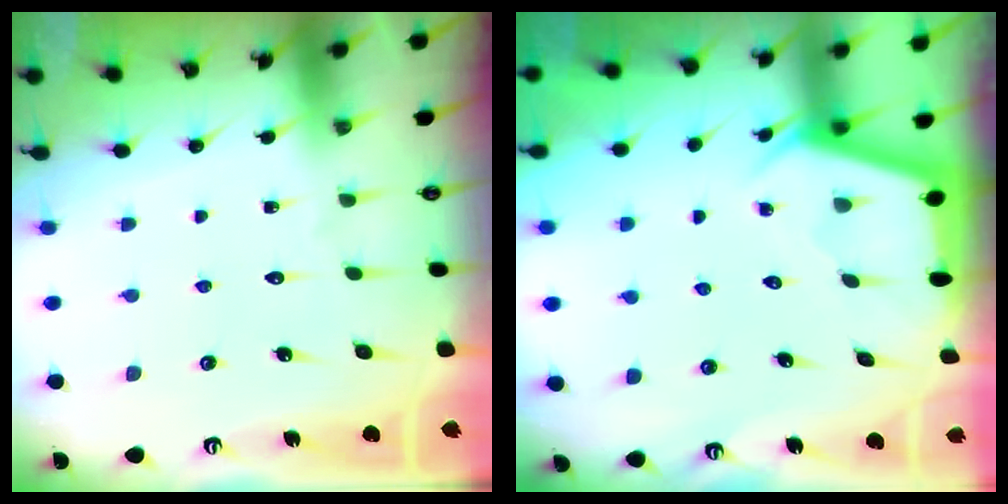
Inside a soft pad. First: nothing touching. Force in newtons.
{"total": 2.7, "press": 2.6, "slide": 0.3}